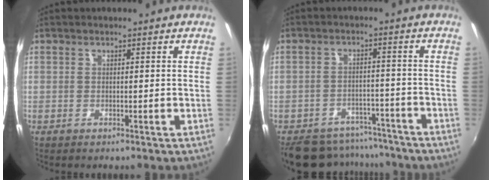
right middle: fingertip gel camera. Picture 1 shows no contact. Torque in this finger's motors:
{"motor_torque": [0.69, -1.24, 0.13, 0.00]}